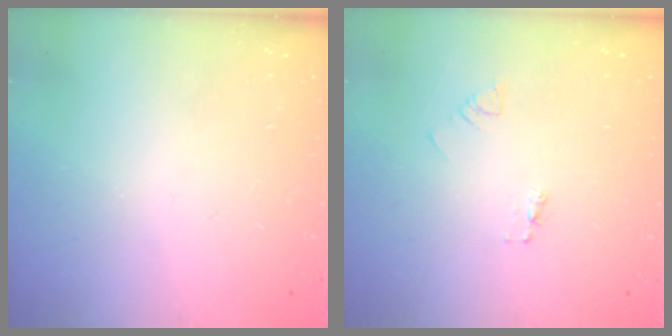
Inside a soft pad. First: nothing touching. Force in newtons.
{"total": 2.1, "press": 2.1, "slide": 0.1}